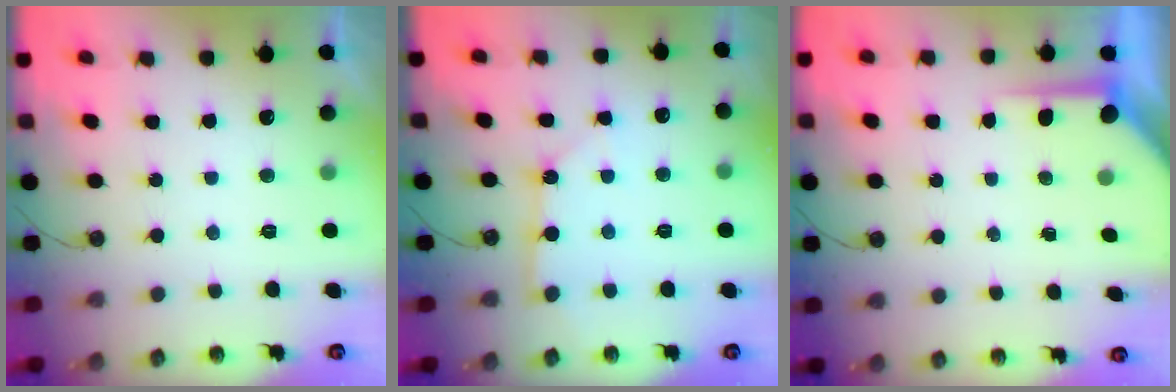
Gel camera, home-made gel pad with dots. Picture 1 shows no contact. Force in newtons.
{"total": 2.2, "press": 2.2, "slide": 0.3}
{"total": 5.5, "press": 5.5, "slide": 0.5}